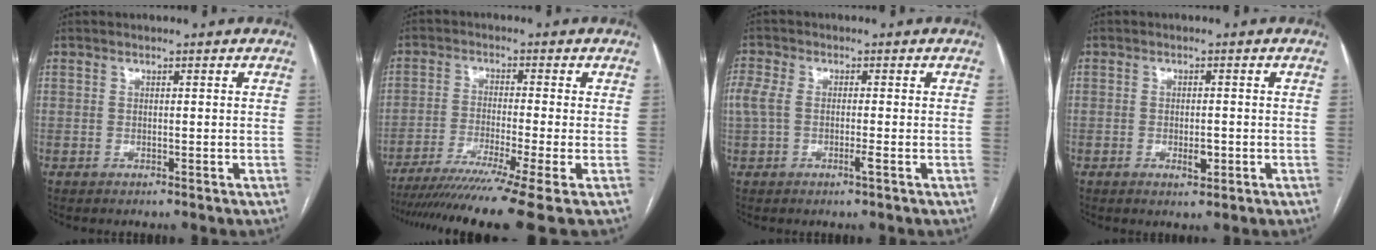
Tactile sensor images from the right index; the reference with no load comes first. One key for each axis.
{"total": 14.2, "fx": -10.8, "fy": -2.4, "fz": 8.8, "tx": -0.134, "ty": -0.043, "tz": -0.173}
{"total": 4.0, "fx": -0.7, "fy": 1.4, "fz": 3.6, "tx": -0.098, "ty": 0.009, "tz": -0.014}
{"total": 2.5, "fx": -0.8, "fy": 1.0, "fz": 2.2, "tx": -0.036, "ty": -0.001, "tz": -0.007}